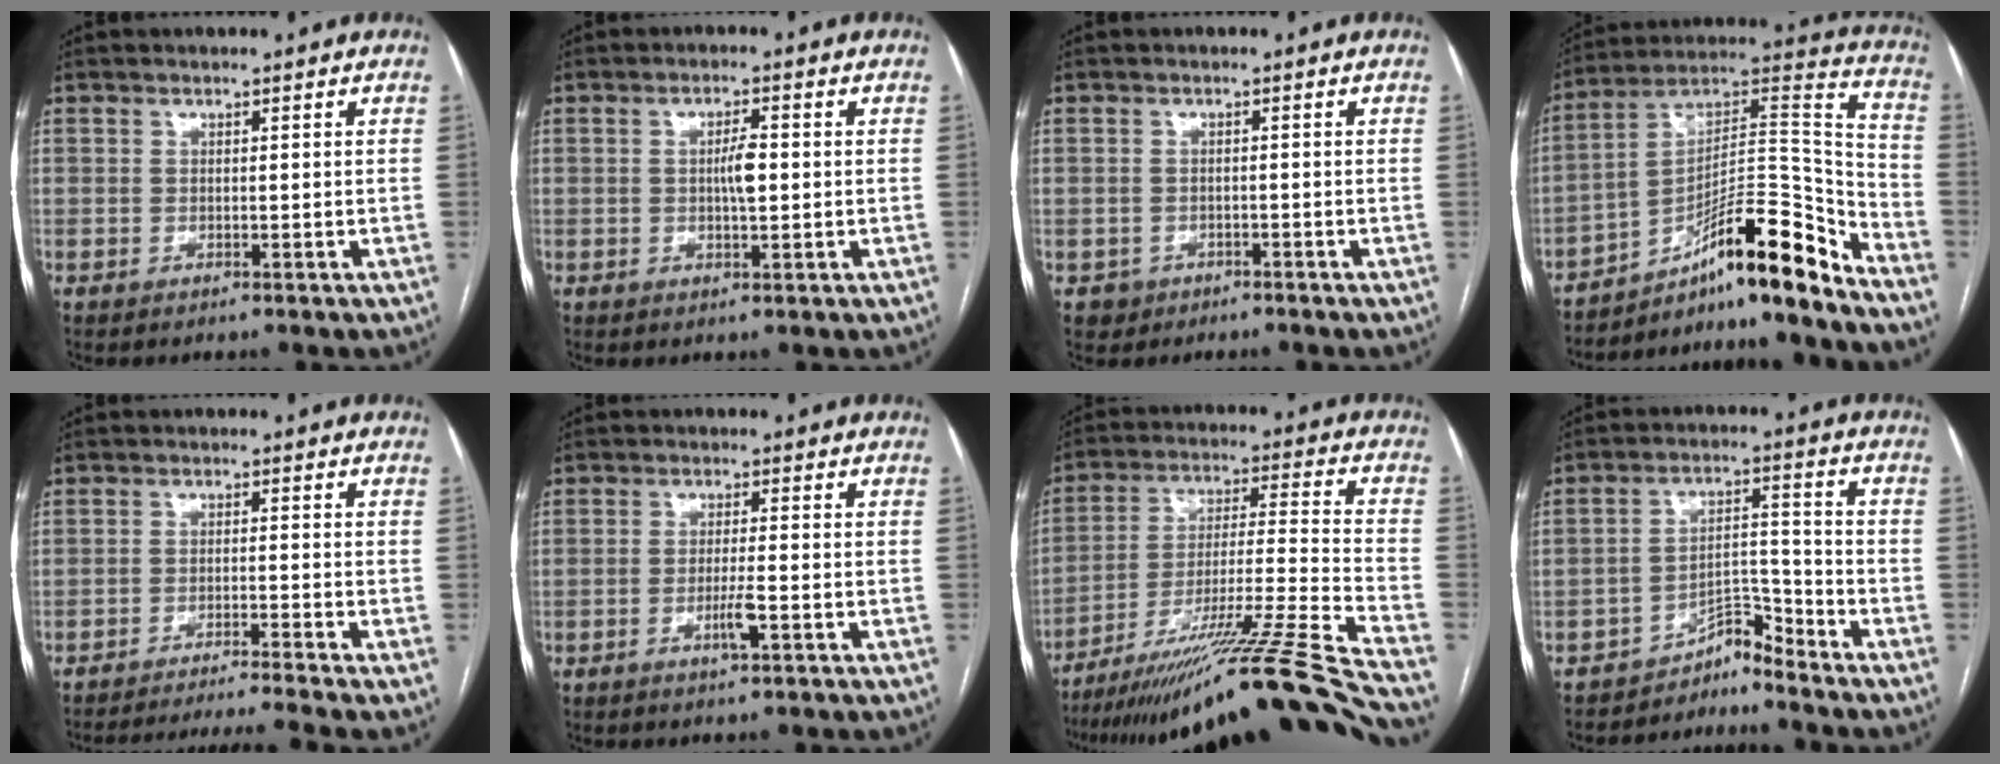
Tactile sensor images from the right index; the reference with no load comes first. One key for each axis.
{"total": 3.3, "fx": 0.0, "fy": 0.6, "fz": 3.3, "tx": -0.056, "ty": 0.001, "tz": 0.000}
{"total": 1.8, "fx": -1.2, "fy": 1.4, "fz": 0.0, "tx": -0.001, "ty": 0.007, "tz": -0.015}
{"total": 19.4, "fx": -14.2, "fy": 1.5, "fz": 13.2, "tx": -0.196, "ty": 0.040, "tz": -0.229}
{"total": 10.3, "fx": -9.3, "fy": -3.0, "fz": 3.2, "tx": -0.027, "ty": -0.012, "tz": -0.147}
{"total": 3.2, "fx": -1.3, "fy": 0.0, "fz": 2.9, "tx": -0.056, "ty": -0.004, "tz": -0.023}
{"total": 27.6, "fx": -23.2, "fy": -3.3, "fz": 14.4, "tx": -0.165, "ty": -0.035, "tz": -0.365}
{"total": 4.6, "fx": -4.6, "fy": 0.1, "fz": -0.2, "tx": 0.014, "ty": 0.027, "tz": -0.076}